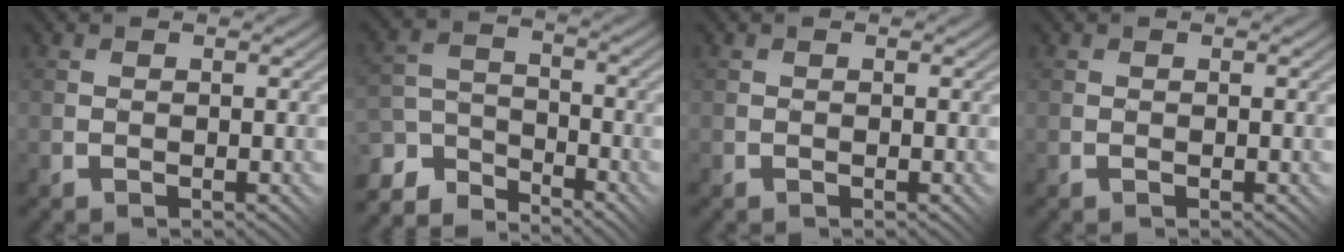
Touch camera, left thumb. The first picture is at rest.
{"total": 6.3, "force": [-5.0, 3.0, 2.3], "torque": [-0.062, -0.005, -0.097]}
{"total": 0.0}
{"total": 0.0}